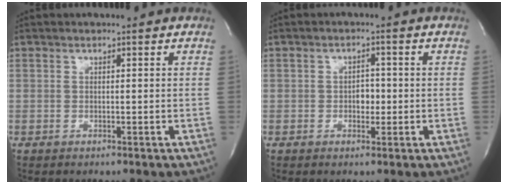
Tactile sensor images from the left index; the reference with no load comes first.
{"total": 2.3, "force": [-0.4, 1.5, 1.7], "torque": [-0.021, 0.005, -0.005]}